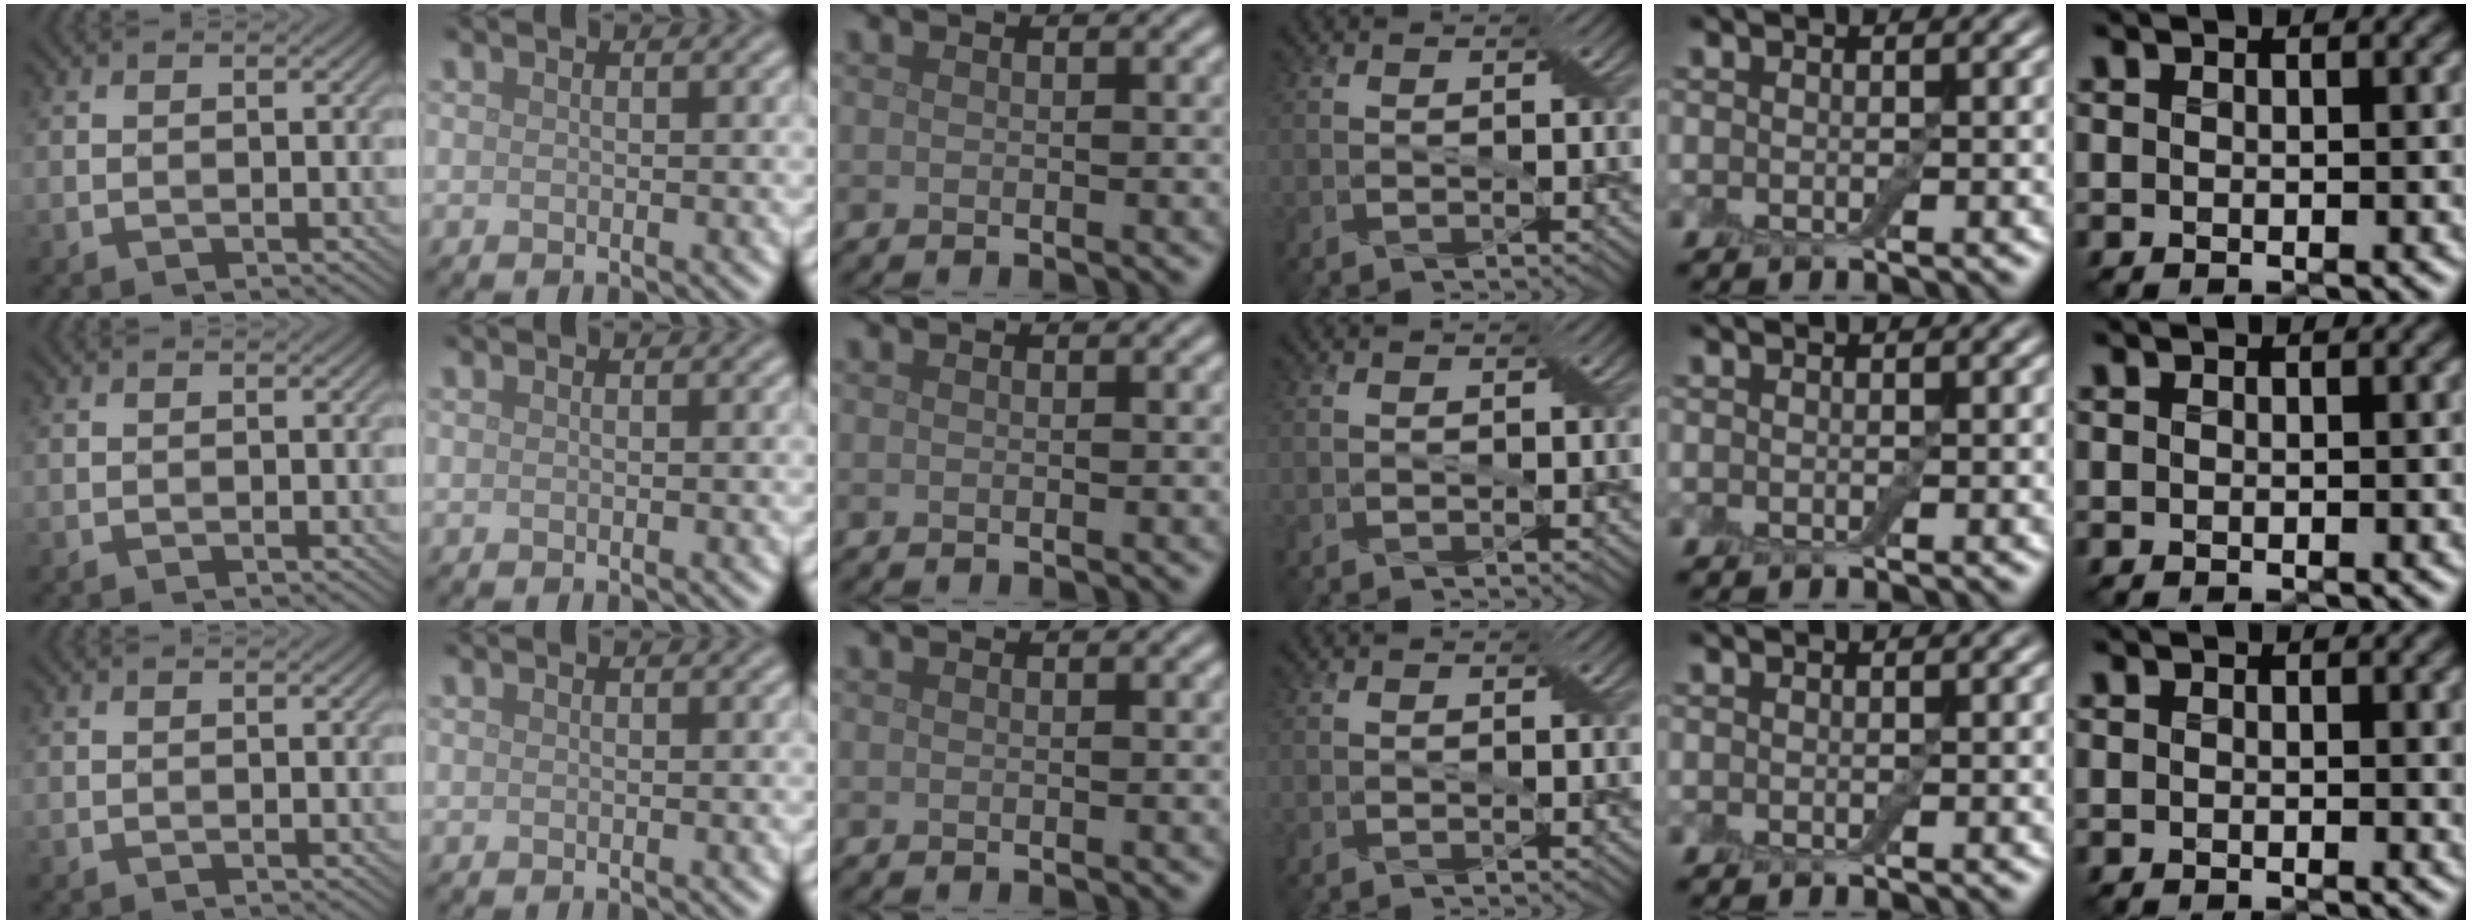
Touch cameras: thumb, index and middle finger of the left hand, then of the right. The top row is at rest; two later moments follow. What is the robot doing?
{"motion": "extract", "object": "drawer"}